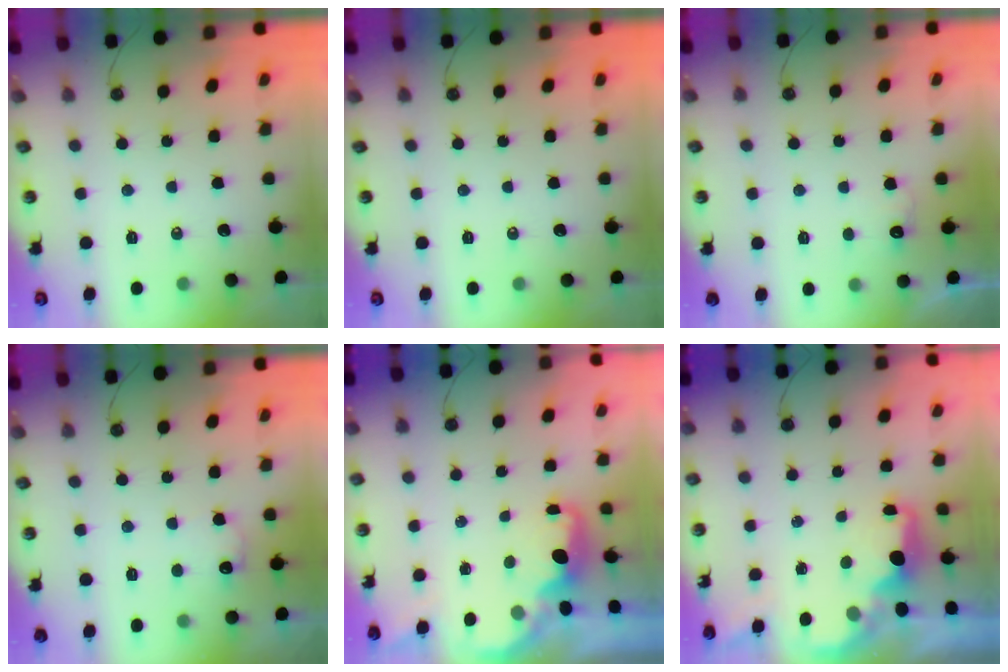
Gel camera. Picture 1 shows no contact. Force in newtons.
{"total": 0.0}
{"total": 4.2, "press": 4.0, "slide": 1.1}
{"total": 6.6, "press": 6.6, "slide": 0.5}
{"total": 1.6, "press": 1.4, "slide": 0.7}
{"total": 2.1, "press": 2.0, "slide": 0.8}